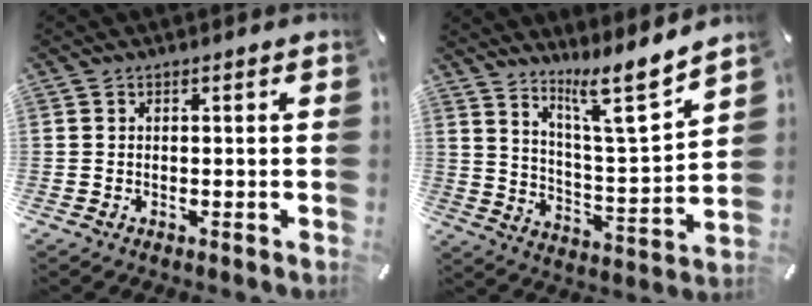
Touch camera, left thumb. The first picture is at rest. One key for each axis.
{"total": 12.7, "fx": 10.5, "fy": 1.6, "fz": 6.9, "tx": -0.114, "ty": -0.084, "tz": 0.173}